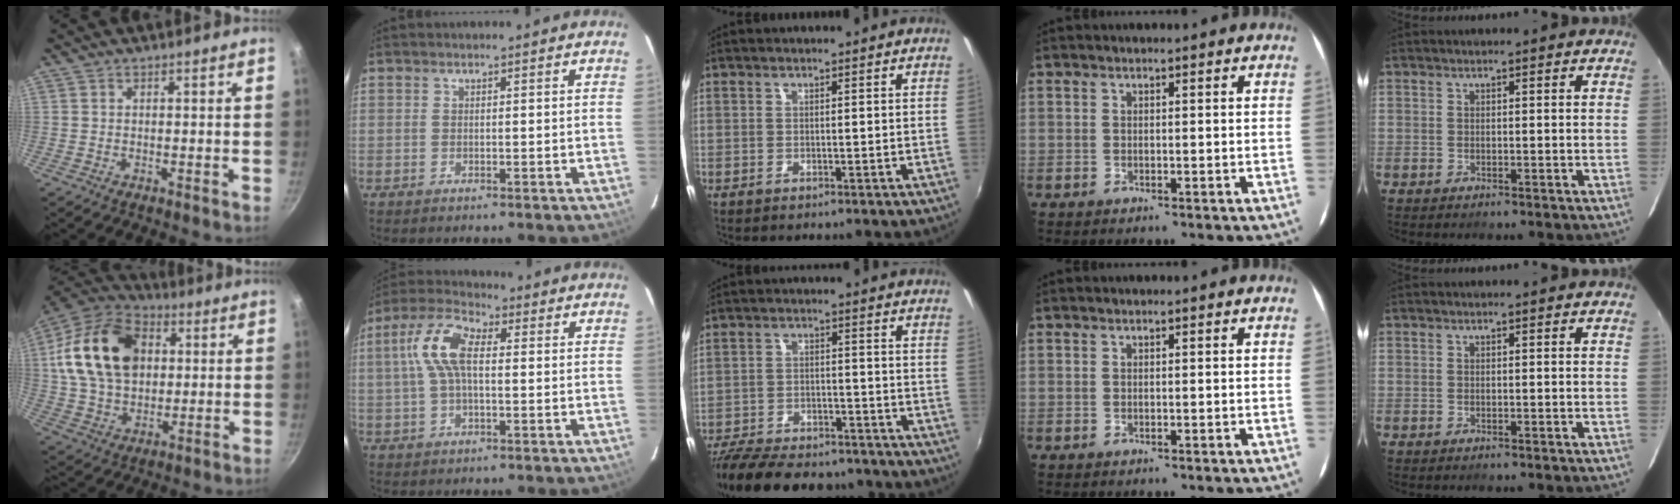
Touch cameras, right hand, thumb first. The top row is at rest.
{"thumb": {"total": 21.3, "force": [4.2, 15.0, 14.6], "torque": [-0.239, 0.013, 0.066]}, "index": {"total": 9.5, "force": [1.1, 4.3, 8.4], "torque": [-0.180, 0.025, 0.016]}, "middle": {"total": 19.7, "force": [-16.5, 6.6, 8.5], "torque": [-0.187, -0.017, -0.242]}}